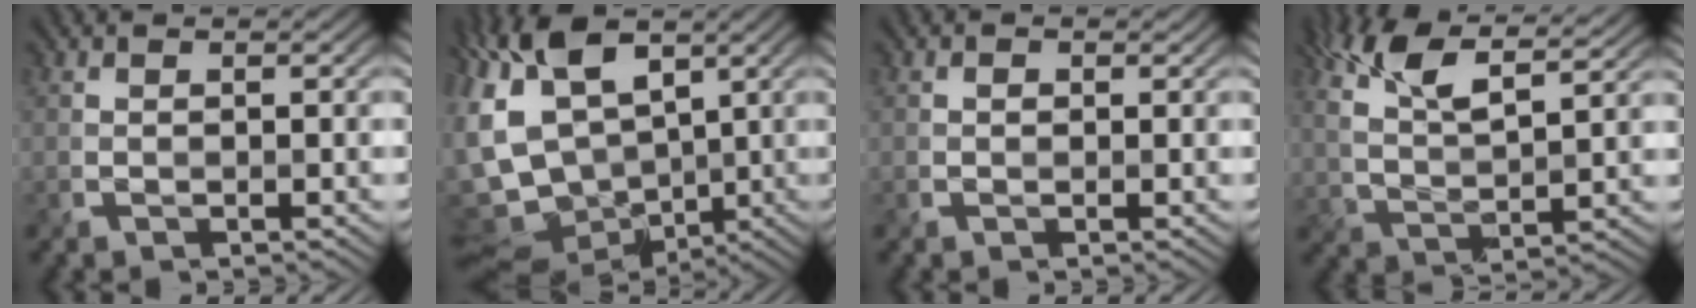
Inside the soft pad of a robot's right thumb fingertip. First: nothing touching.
{"total": 15.2, "force": [2.3, 10.4, 10.8], "torque": [-0.256, -0.001, 0.055]}
{"total": 0.7, "force": [0.1, 0.6, 0.2], "torque": [-0.004, -0.001, -0.001]}
{"total": 11.0, "force": [7.3, 3.3, 7.6], "torque": [-0.179, 0.018, 0.136]}